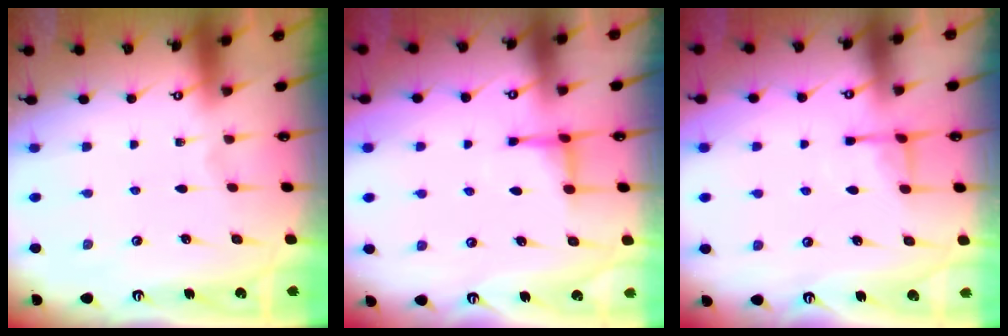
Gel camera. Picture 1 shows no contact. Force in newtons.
{"total": 3.9, "press": 3.8, "slide": 0.8}
{"total": 4.2, "press": 4.1, "slide": 0.8}